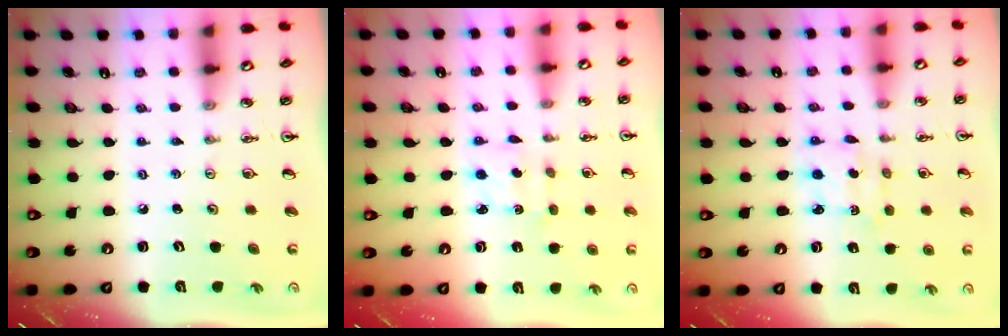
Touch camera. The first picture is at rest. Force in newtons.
{"total": 2.2, "press": 2.1, "slide": 0.6}
{"total": 2.5, "press": 2.5, "slide": 0.3}